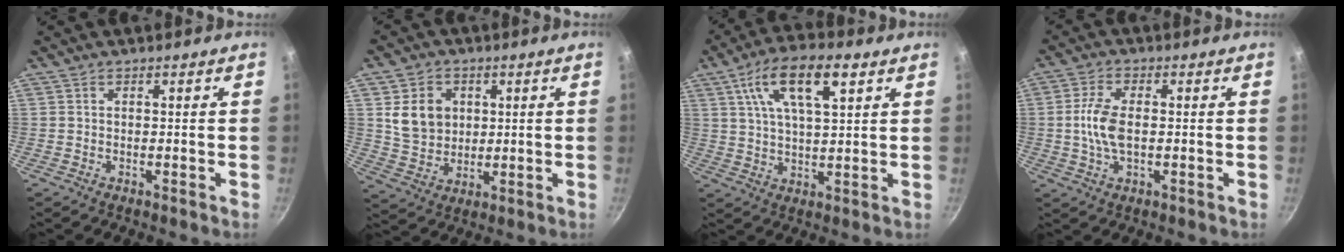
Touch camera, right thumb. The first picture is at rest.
{"total": 9.3, "force": [2.1, 7.9, 4.4], "torque": [-0.052, -0.008, 0.044]}
{"total": 13.2, "force": [5.8, 5.1, 10.7], "torque": [-0.178, 0.000, 0.099]}
{"total": 6.9, "force": [-0.1, 3.6, 5.8], "torque": [-0.120, 0.009, -0.004]}